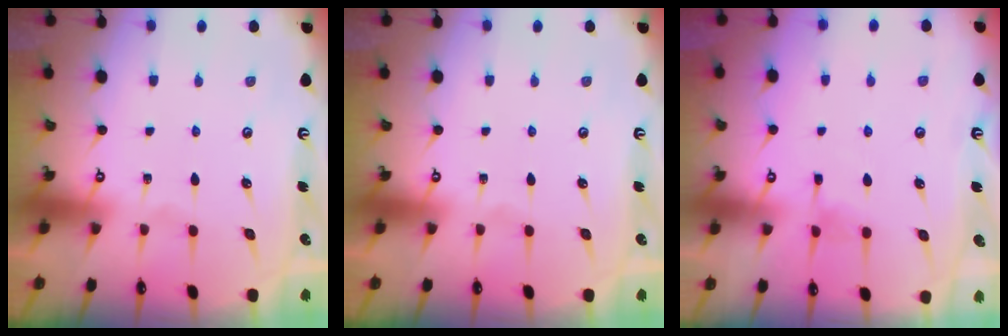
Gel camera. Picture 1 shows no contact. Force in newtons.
{"total": 0.0}
{"total": 4.8, "press": 4.8, "slide": 0.5}